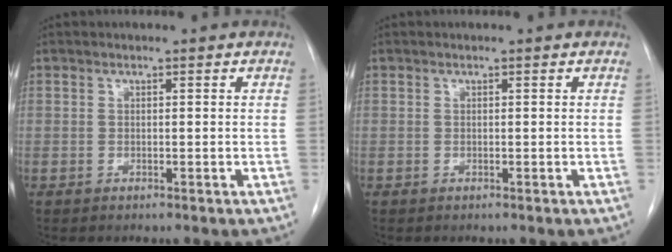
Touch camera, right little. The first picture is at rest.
{"total": 0.0}